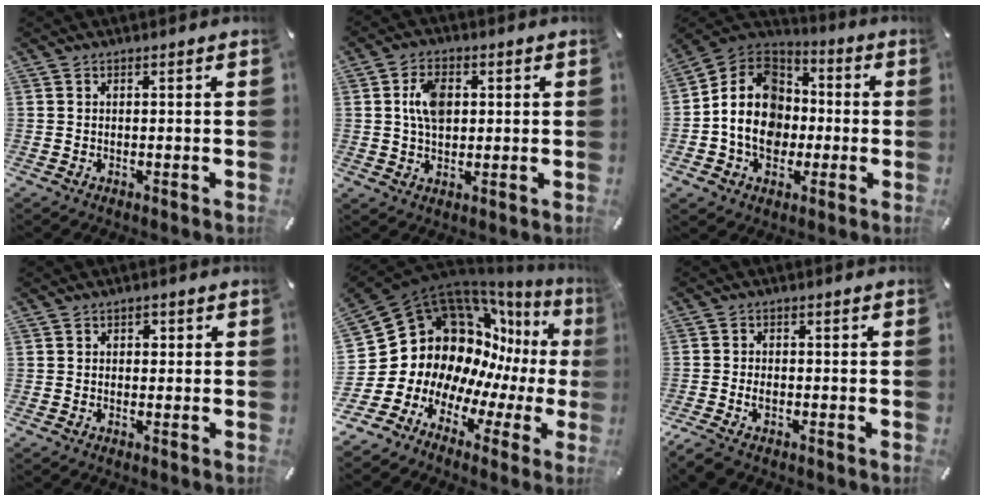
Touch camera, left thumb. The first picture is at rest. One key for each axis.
{"total": 7.4, "fx": 1.5, "fy": 4.9, "fz": 5.3, "tx": -0.102, "ty": 0.005, "tz": 0.023}
{"total": 14.6, "fx": -2.8, "fy": 12.5, "fz": 7.0, "tx": -0.163, "ty": 0.026, "tz": -0.051}
{"total": 1.4, "fx": 0.1, "fy": 1.2, "fz": 0.7, "tx": -0.008, "ty": 0.004, "tz": -0.003}
{"total": 20.1, "fx": 5.0, "fy": 16.7, "fz": 10.0, "tx": -0.192, "ty": -0.108, "tz": 0.138}
{"total": 3.1, "fx": -1.6, "fy": 1.9, "fz": 1.9, "tx": -0.048, "ty": 0.003, "tz": -0.033}